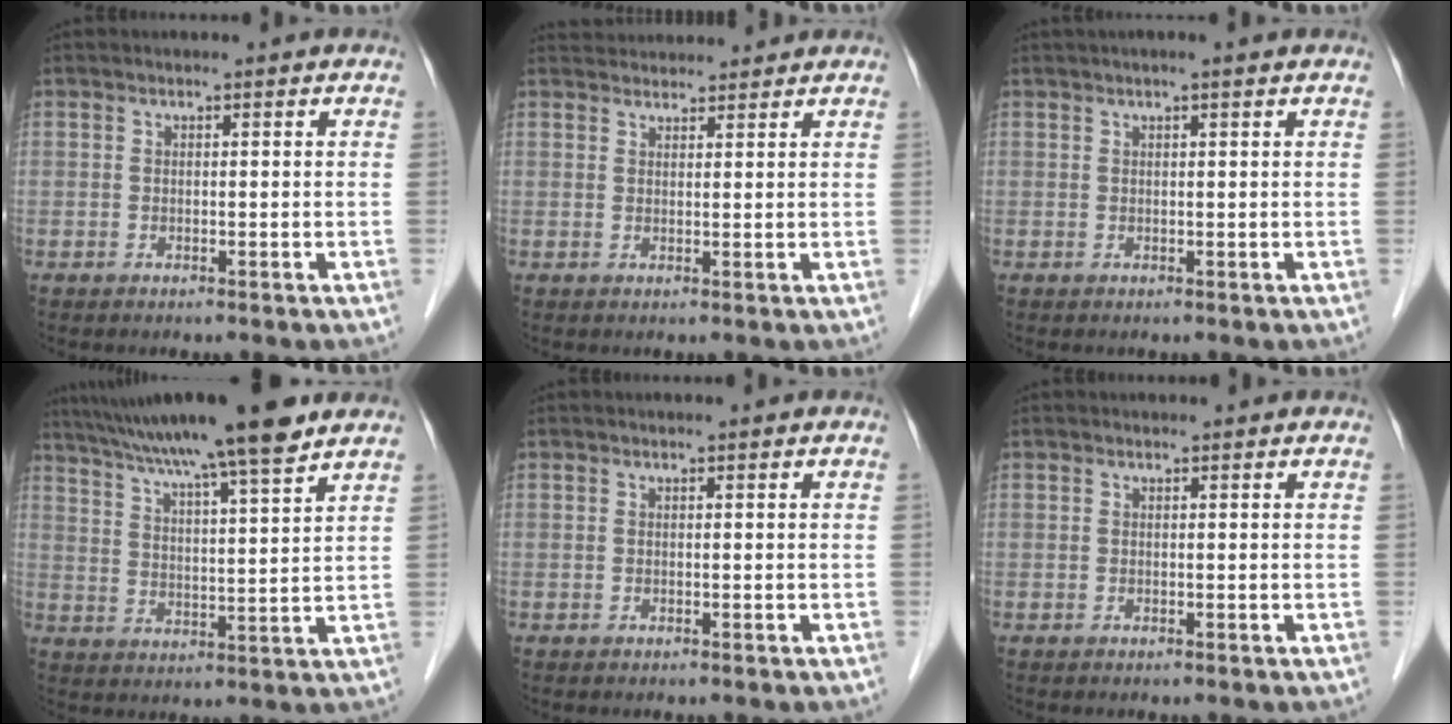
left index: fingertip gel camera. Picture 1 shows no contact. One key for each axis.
{"total": 6.0, "fx": 5.8, "fy": 0.9, "fz": 0.8, "tx": -0.012, "ty": 0.037, "tz": 0.084}
{"total": 2.2, "fx": 1.6, "fy": -0.2, "fz": 1.6, "tx": -0.023, "ty": 0.016, "tz": 0.027}
{"total": 17.3, "fx": 14.0, "fy": -0.2, "fz": 10.2, "tx": -0.173, "ty": 0.025, "tz": 0.217}
{"total": 0.0}
{"total": 0.6, "fx": 0.6, "fy": 0.0, "fz": 0.1, "tx": -0.004, "ty": 0.004, "tz": 0.006}